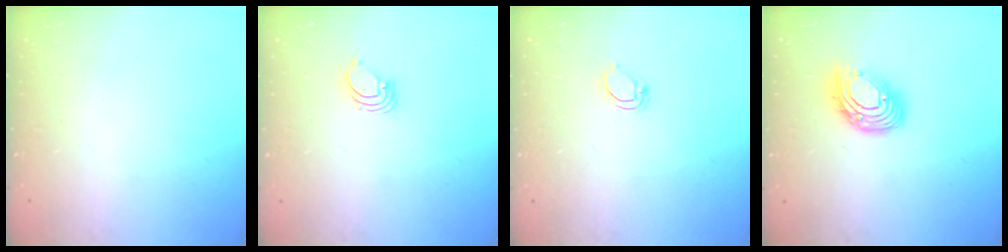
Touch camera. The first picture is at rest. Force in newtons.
{"total": 1.6, "press": 1.6, "slide": 0.1}
{"total": 3.9, "press": 3.9, "slide": 0.3}
{"total": 11.5, "press": 11.4, "slide": 0.9}